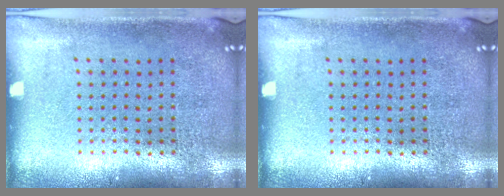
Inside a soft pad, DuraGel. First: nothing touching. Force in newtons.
{"total": 0.0}